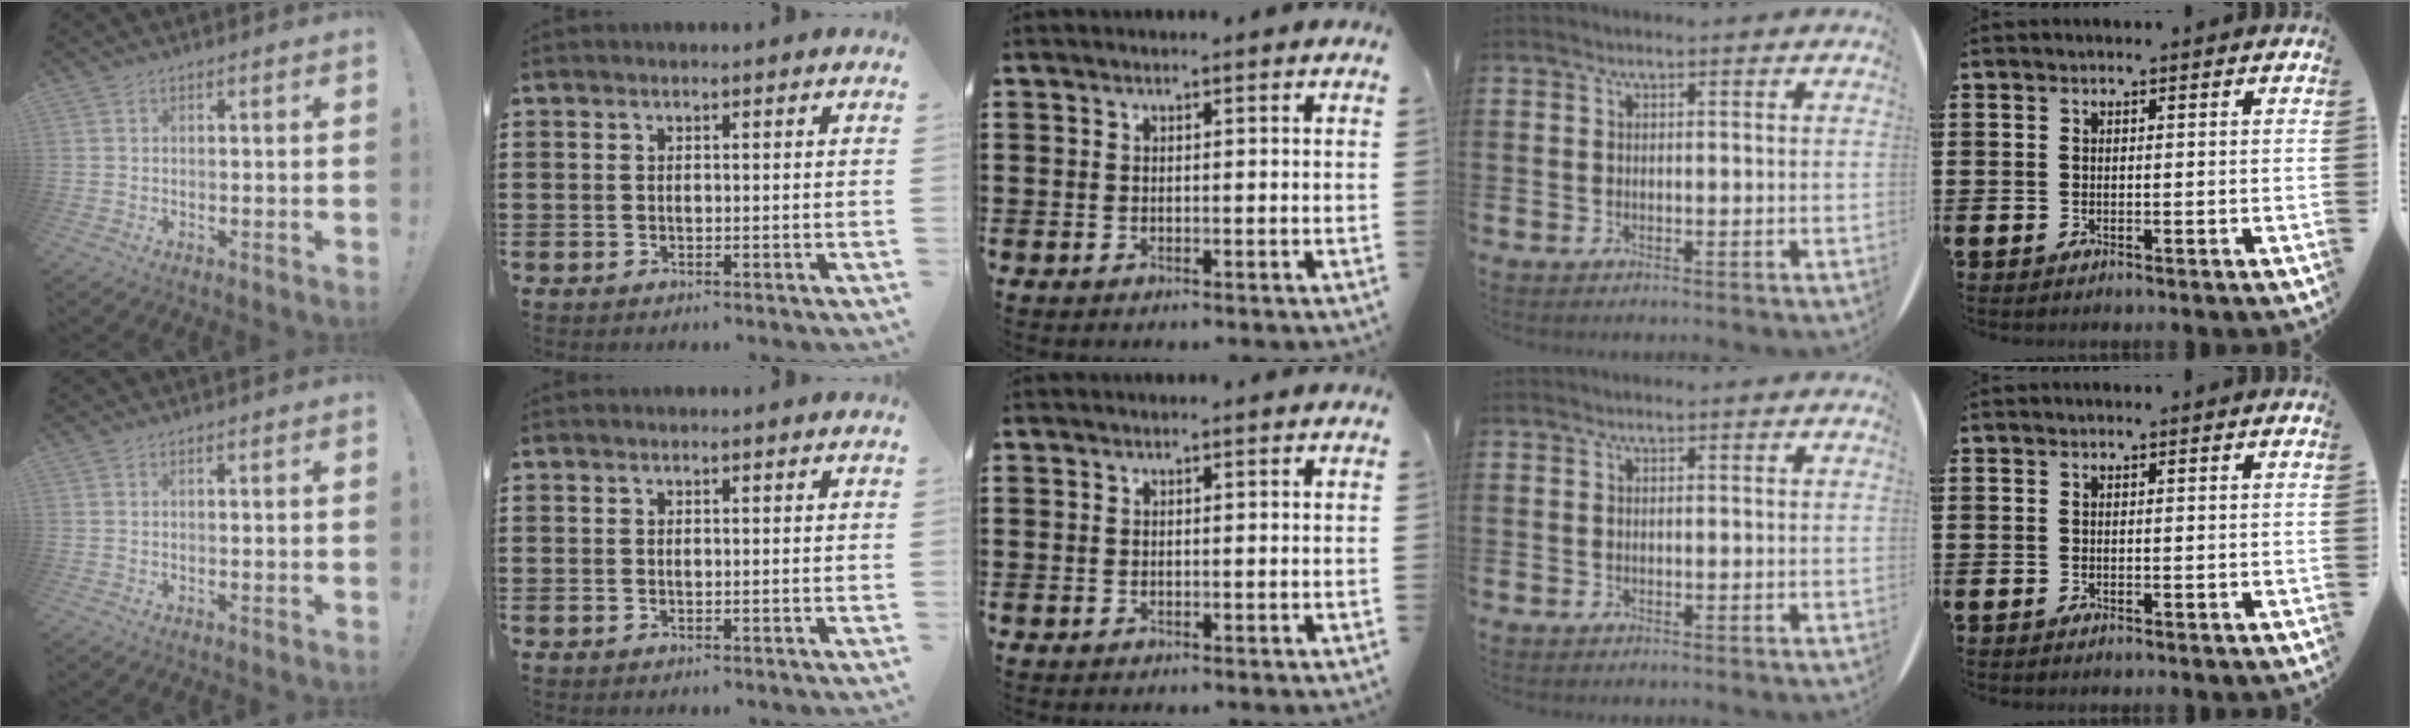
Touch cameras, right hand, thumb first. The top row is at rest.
{}